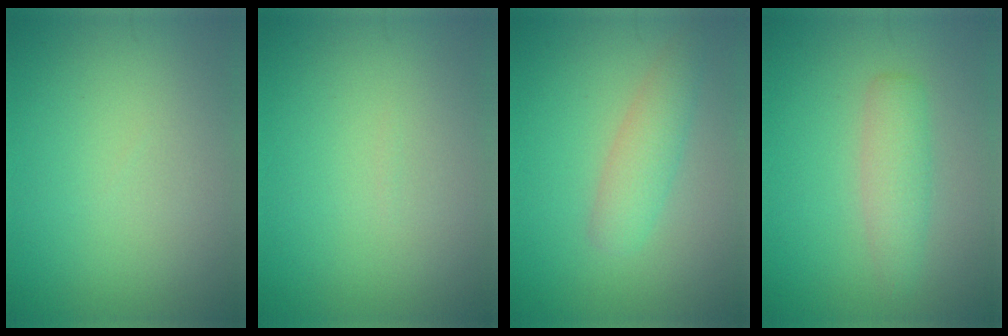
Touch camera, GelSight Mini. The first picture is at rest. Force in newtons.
{"total": 0.0}
{"total": 2.7, "press": 2.7, "slide": 0.1}
{"total": 2.5, "press": 2.5, "slide": 0.0}